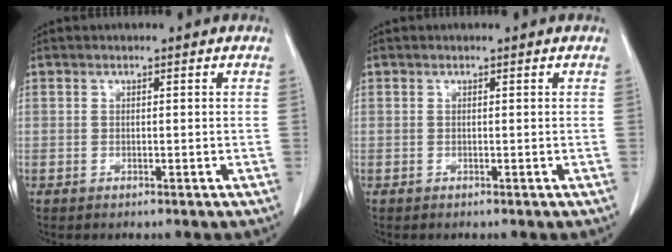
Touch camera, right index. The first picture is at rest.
{"total": 0.0}